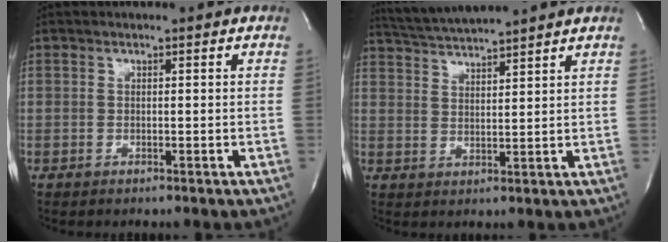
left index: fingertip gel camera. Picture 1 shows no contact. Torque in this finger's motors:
{"motor_torque": [-0.08, -0.30, 0.22, 0.15]}